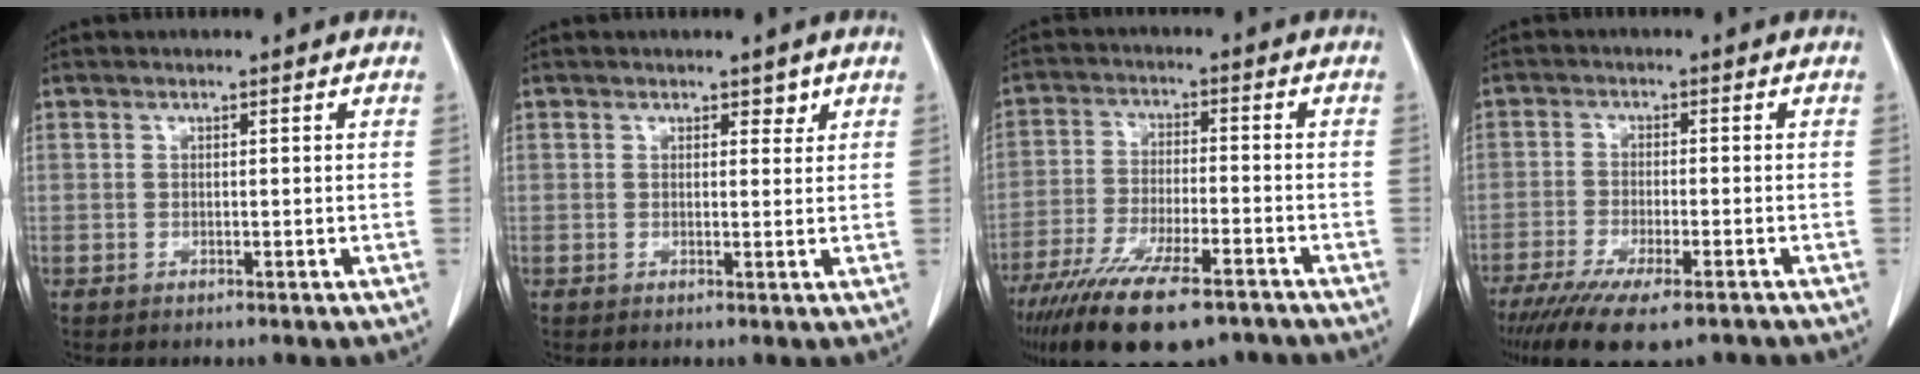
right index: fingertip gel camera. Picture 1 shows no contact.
{"total": 2.0, "force": [1.2, 1.3, 0.9], "torque": [-0.015, 0.005, 0.021]}
{"total": 18.8, "force": [-13.5, 5.3, 12.0], "torque": [-0.222, -0.032, -0.222]}
{"total": 13.7, "force": [-10.0, 3.7, 8.7], "torque": [-0.157, -0.027, -0.159]}